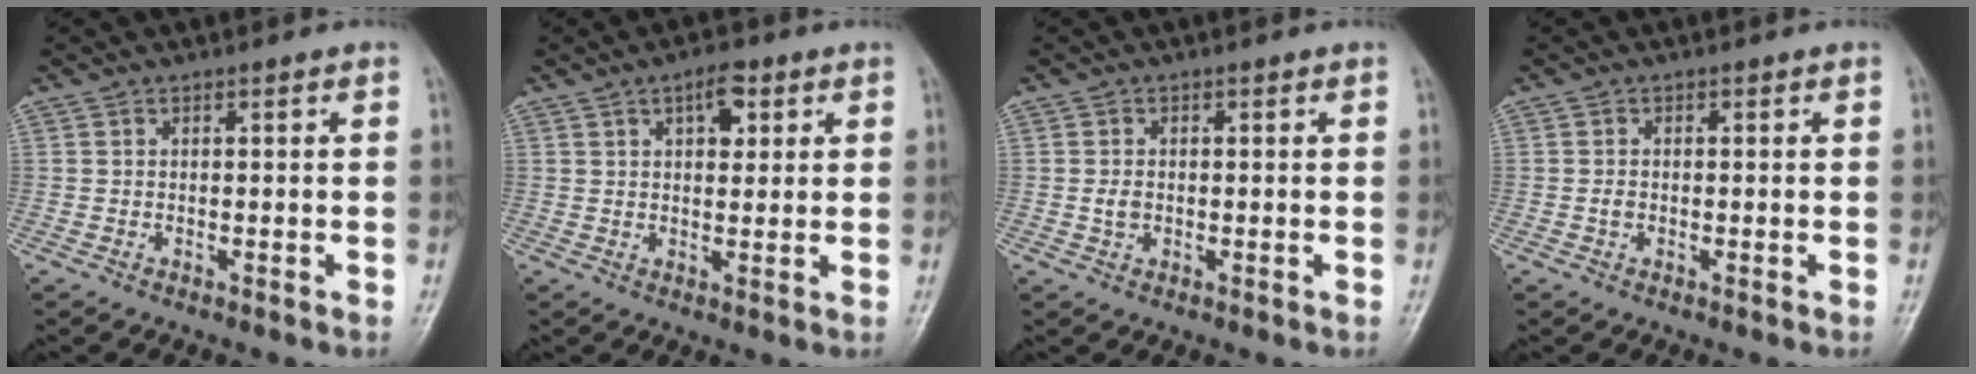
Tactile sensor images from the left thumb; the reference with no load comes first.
{"total": 5.2, "force": [2.3, 2.7, 3.7], "torque": [-0.037, -0.006, 0.031]}
{"total": 2.1, "force": [-0.2, 1.6, 1.3], "torque": [-0.018, 0.001, -0.003]}
{"total": 1.2, "force": [-0.2, 0.9, 0.6], "torque": [-0.008, 0.002, -0.004]}